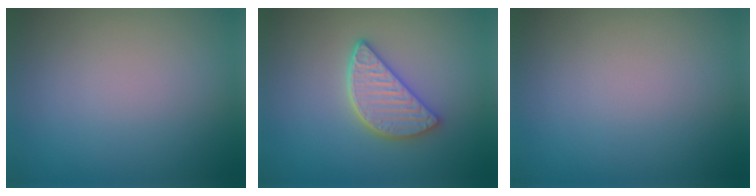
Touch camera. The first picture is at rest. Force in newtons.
{"total": 4.2, "press": 3.4, "slide": 2.5}
{"total": 0.0}